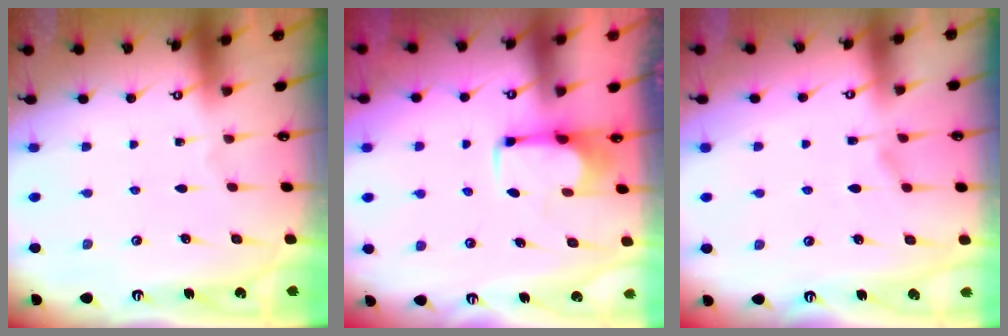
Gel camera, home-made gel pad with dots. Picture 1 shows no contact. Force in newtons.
{"total": 2.5, "press": 2.3, "slide": 0.9}
{"total": 1.2, "press": 0.1, "slide": 1.2}